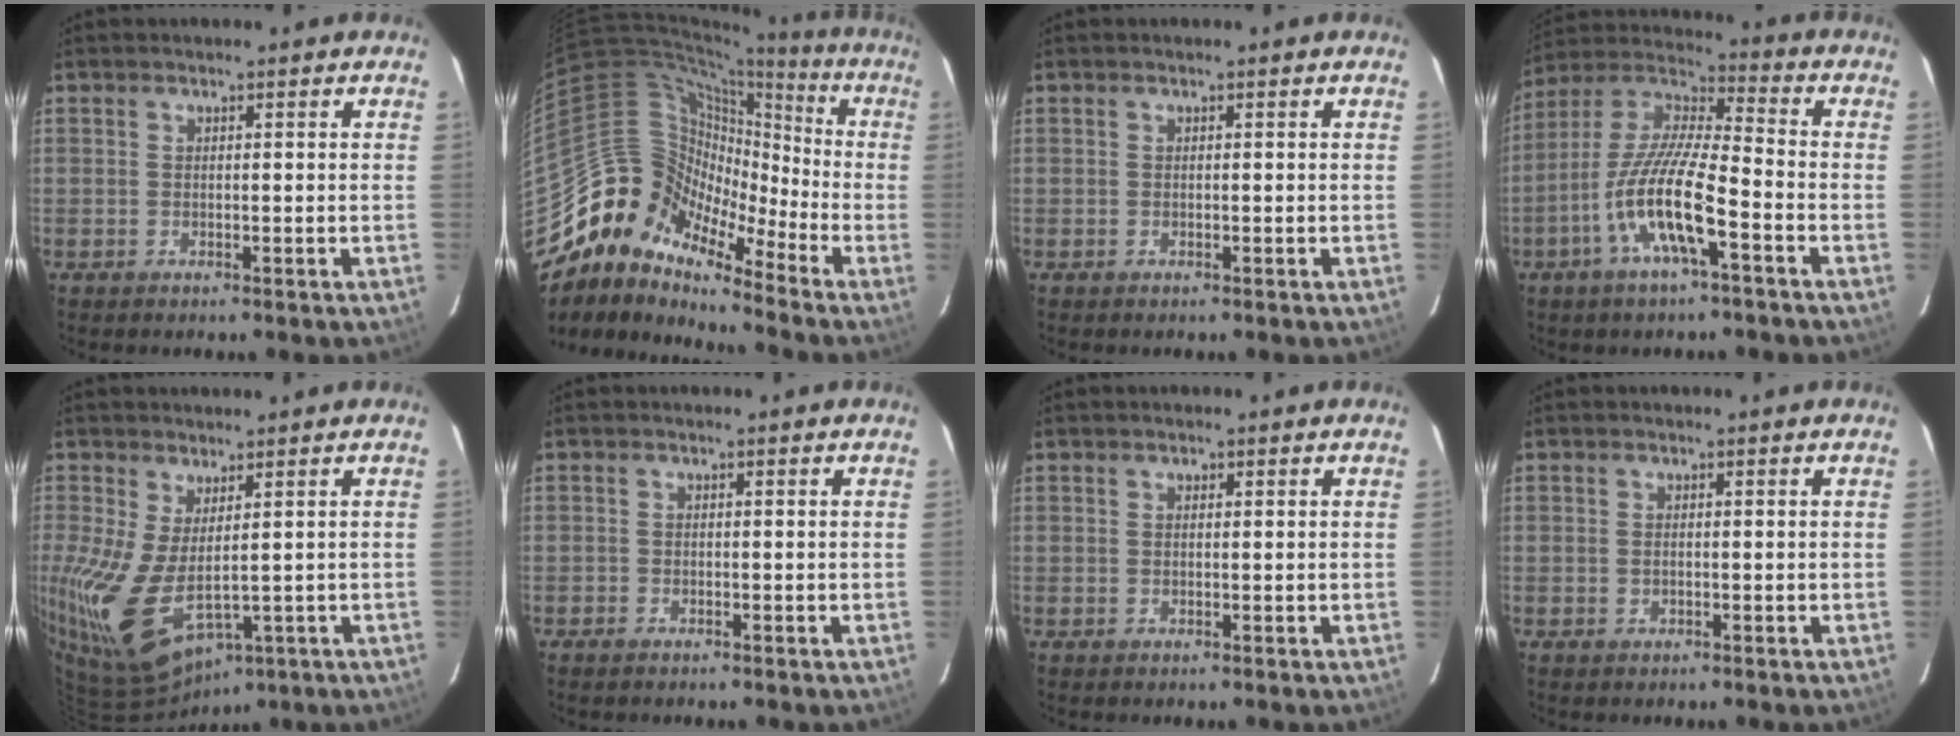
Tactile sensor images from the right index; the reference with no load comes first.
{"total": 12.6, "force": [-10.3, 6.1, 4.2], "torque": [-0.057, 0.026, -0.222]}
{"total": 0.0}
{"total": 14.2, "force": [-6.0, 2.5, 12.6], "torque": [-0.251, -0.003, -0.122]}
{"total": 13.3, "force": [-1.2, 6.6, 11.5], "torque": [-0.235, -0.049, 0.001]}
{"total": 1.1, "force": [-0.9, 0.6, -0.1], "torque": [-0.002, 0.001, -0.018]}
{"total": 0.6, "force": [0.3, 0.4, 0.3], "torque": [-0.005, 0.003, 0.004]}
{"total": 0.6, "force": [-0.1, 0.4, 0.4], "torque": [-0.005, 0.002, -0.002]}